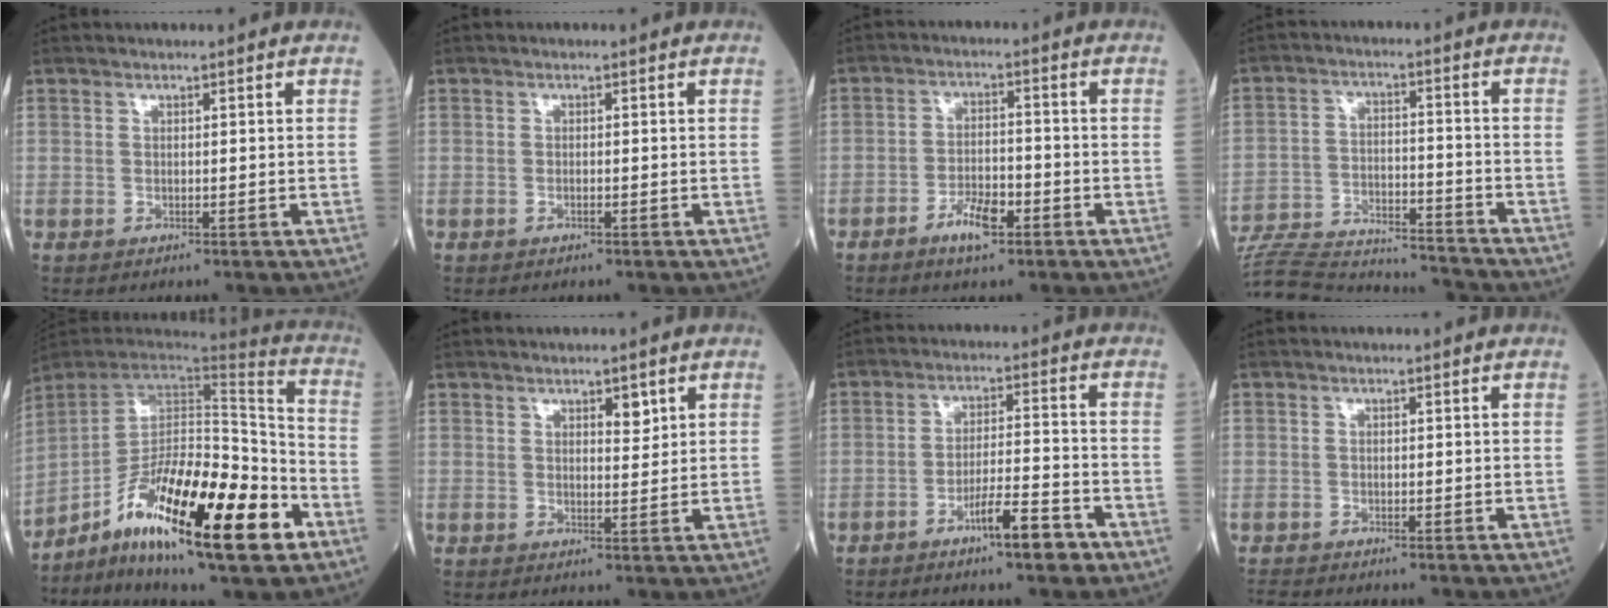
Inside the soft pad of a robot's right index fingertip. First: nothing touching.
{"total": 0.7, "force": [-0.5, 0.1, 0.6], "torque": [-0.015, 0.001, -0.009]}
{"total": 5.3, "force": [-3.1, 1.6, 4.0], "torque": [-0.077, 0.002, -0.056]}
{"total": 21.0, "force": [-20.1, 2.7, 5.4], "torque": [-0.134, -0.007, -0.305]}
{"total": 23.7, "force": [-11.7, 4.6, 20.1], "torque": [-0.329, -0.023, -0.200]}
{"total": 2.3, "force": [1.3, 0.8, 1.7], "torque": [-0.023, -0.004, 0.020]}
{"total": 7.2, "force": [-4.6, 0.6, 5.6], "torque": [-0.091, -0.001, -0.077]}
{"total": 1.2, "force": [-1.2, 0.1, -0.1], "torque": [0.002, -0.006, -0.024]}